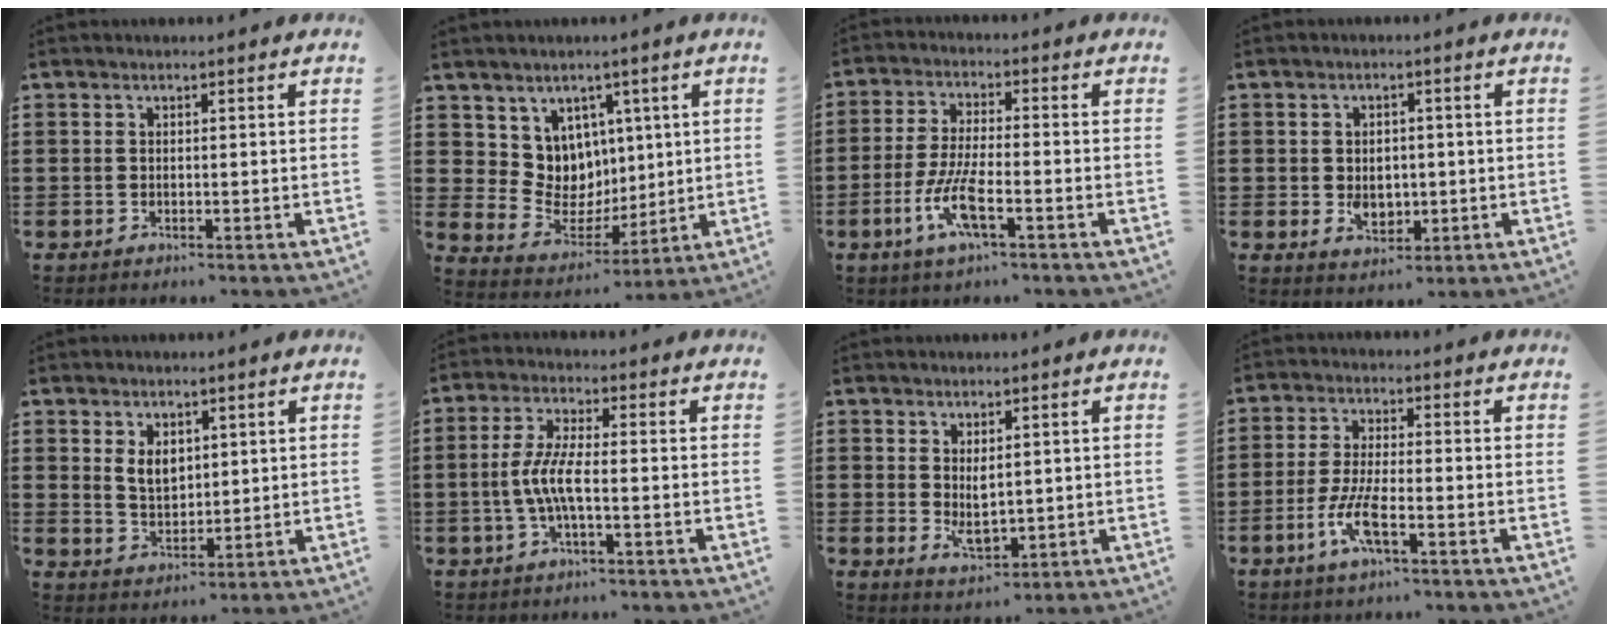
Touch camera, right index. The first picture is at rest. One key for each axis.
{"total": 7.6, "fx": 3.2, "fy": 6.8, "fz": 0.6, "tx": -0.051, "ty": -0.030, "tz": 0.070}
{"total": 7.4, "fx": -3.3, "fy": 1.5, "fz": 6.4, "tx": -0.145, "ty": -0.017, "tz": -0.065}
{"total": 3.4, "fx": -0.2, "fy": 2.7, "fz": 2.1, "tx": -0.039, "ty": 0.005, "tz": -0.009}
{"total": 4.3, "fx": 1.8, "fy": 2.7, "fz": 2.7, "tx": -0.054, "ty": 0.006, "tz": 0.030}
{"total": 5.6, "fx": -1.4, "fy": 1.1, "fz": 5.3, "tx": -0.128, "ty": -0.011, "tz": -0.037}
{"total": 3.1, "fx": 0.6, "fy": 1.5, "fz": 2.6, "tx": -0.043, "ty": -0.002, "tz": 0.011}
{"total": 6.1, "fx": -2.9, "fy": 1.1, "fz": 5.2, "tx": -0.120, "ty": -0.014, "tz": -0.060}